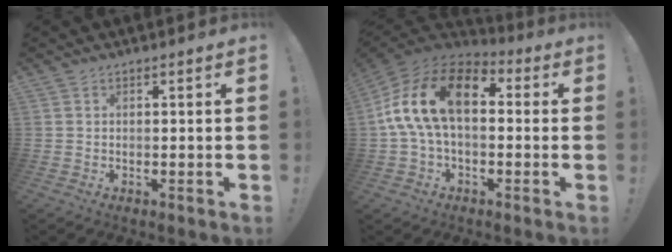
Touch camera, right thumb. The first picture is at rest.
{"total": 18.2, "force": [3.8, 10.2, 14.7], "torque": [-0.271, 0.006, 0.069]}